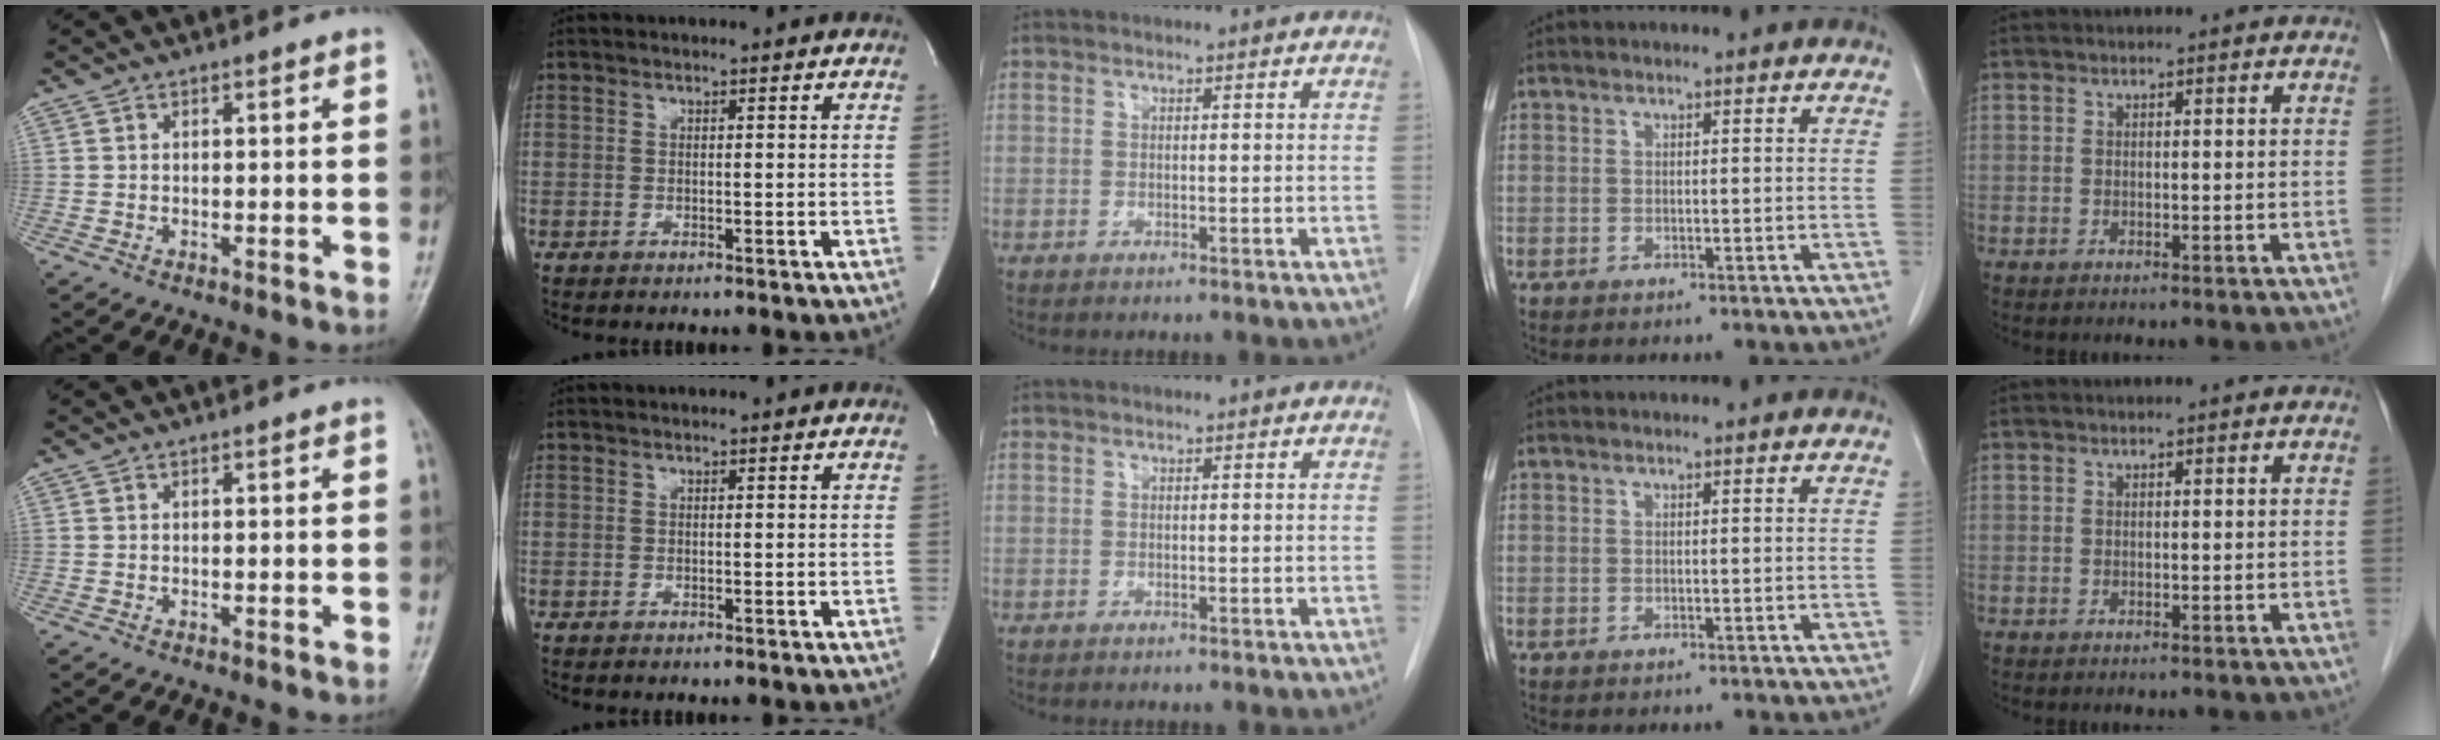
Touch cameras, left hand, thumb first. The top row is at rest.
{}